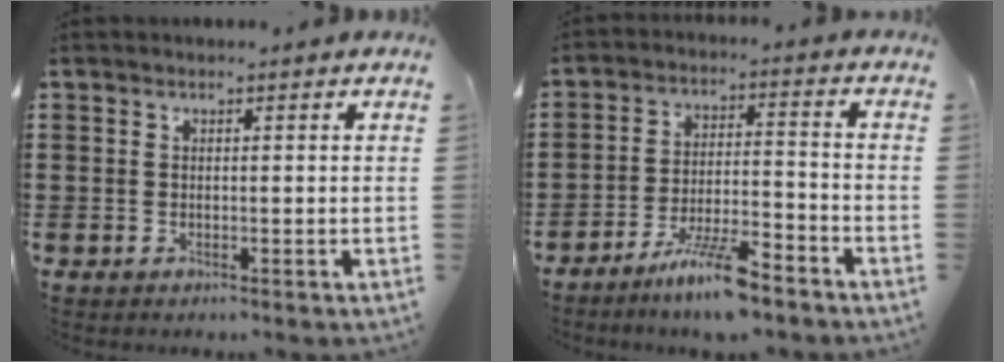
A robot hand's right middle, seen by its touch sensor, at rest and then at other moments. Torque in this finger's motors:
{"motor_torque": [0.71, 0.00, 0.58, 0.06]}